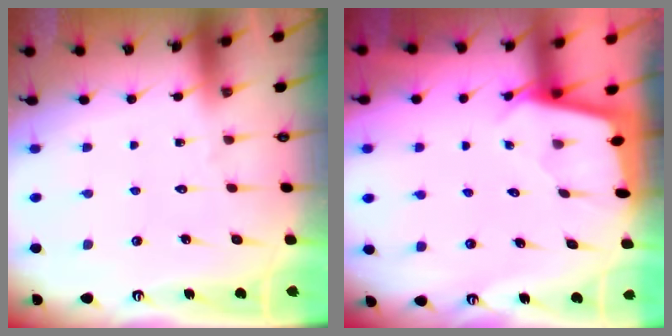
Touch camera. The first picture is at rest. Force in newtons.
{"total": 1.8, "press": 1.8, "slide": 0.2}